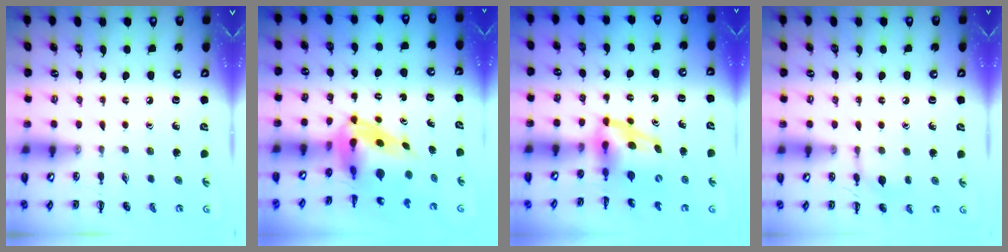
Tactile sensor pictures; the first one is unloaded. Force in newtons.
{"total": 7.3, "press": 6.9, "slide": 2.3}
{"total": 5.3, "press": 5.3, "slide": 0.7}
{"total": 7.9, "press": 7.7, "slide": 1.3}